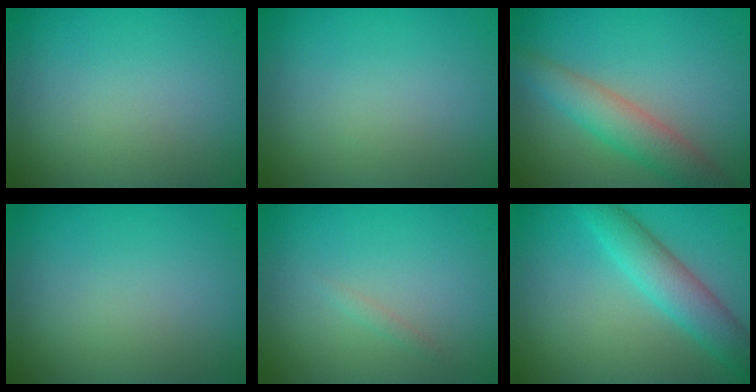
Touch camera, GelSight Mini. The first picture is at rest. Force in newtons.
{"total": 0.0}
{"total": 4.0, "press": 4.0, "slide": 0.2}
{"total": 0.0}
{"total": 0.5, "press": 0.5, "slide": 0.0}
{"total": 4.6, "press": 4.6, "slide": 0.1}